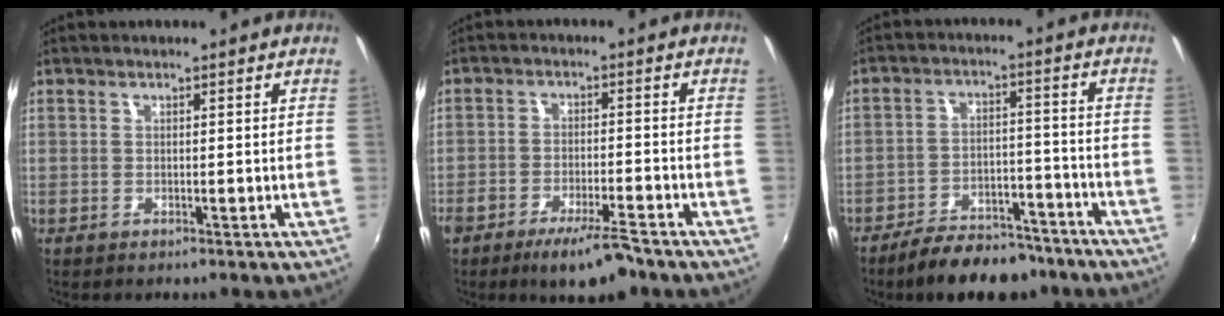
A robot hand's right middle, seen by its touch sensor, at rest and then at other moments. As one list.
[{"total": 7.6, "force": [-5.7, 1.5, 4.9], "torque": [-0.105, -0.008, -0.094]}, {"total": 13.1, "force": [-10.8, 4.9, 5.7], "torque": [-0.109, 0.007, -0.151]}]